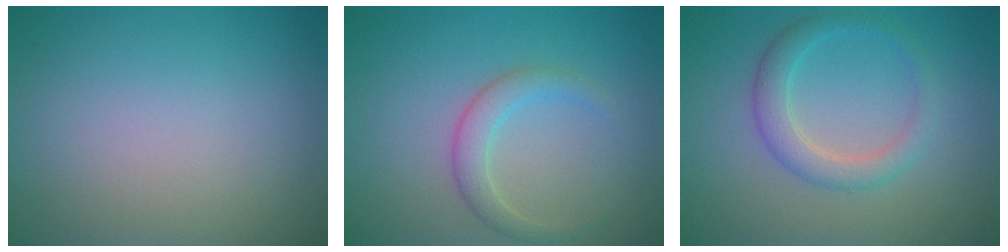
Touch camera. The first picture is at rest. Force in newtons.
{"total": 2.3, "press": 2.3, "slide": 0.1}
{"total": 2.8, "press": 2.8, "slide": 0.1}